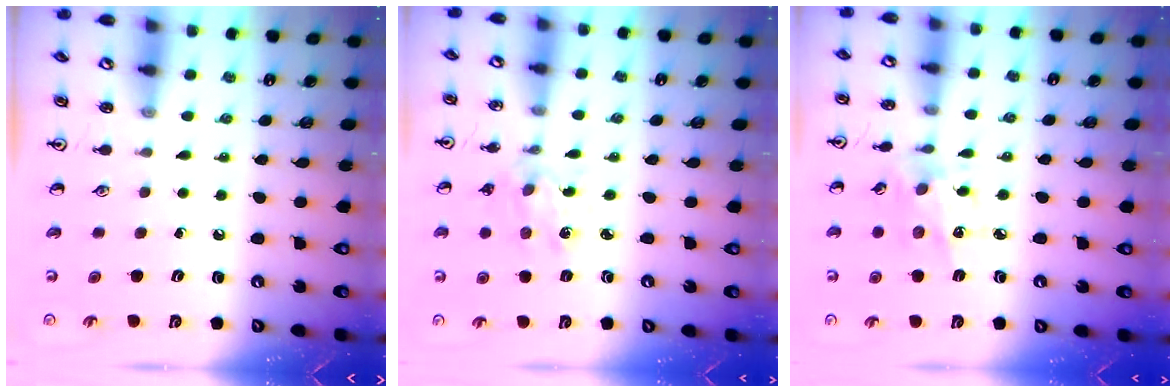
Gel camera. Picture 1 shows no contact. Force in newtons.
{"total": 2.0, "press": 2.0, "slide": 0.3}
{"total": 5.6, "press": 5.4, "slide": 1.5}